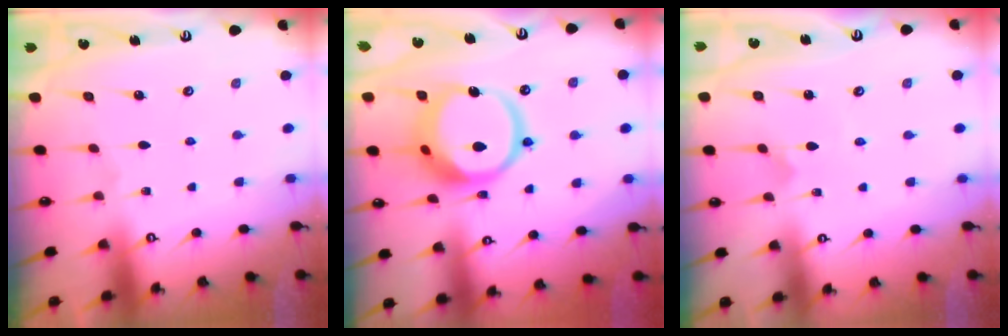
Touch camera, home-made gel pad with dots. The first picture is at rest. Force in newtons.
{"total": 14.3, "press": 14.2, "slide": 1.5}
{"total": 2.4, "press": 2.4, "slide": 0.2}